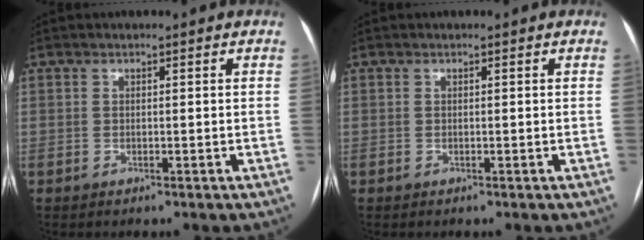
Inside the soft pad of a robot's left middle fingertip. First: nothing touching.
{"total": 0.0}